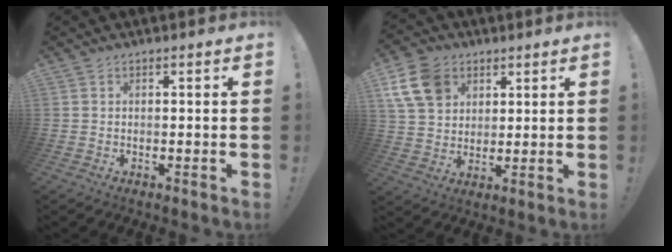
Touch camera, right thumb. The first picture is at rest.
{"total": 13.4, "force": [6.1, 10.0, 6.6], "torque": [-0.115, -0.021, 0.125]}